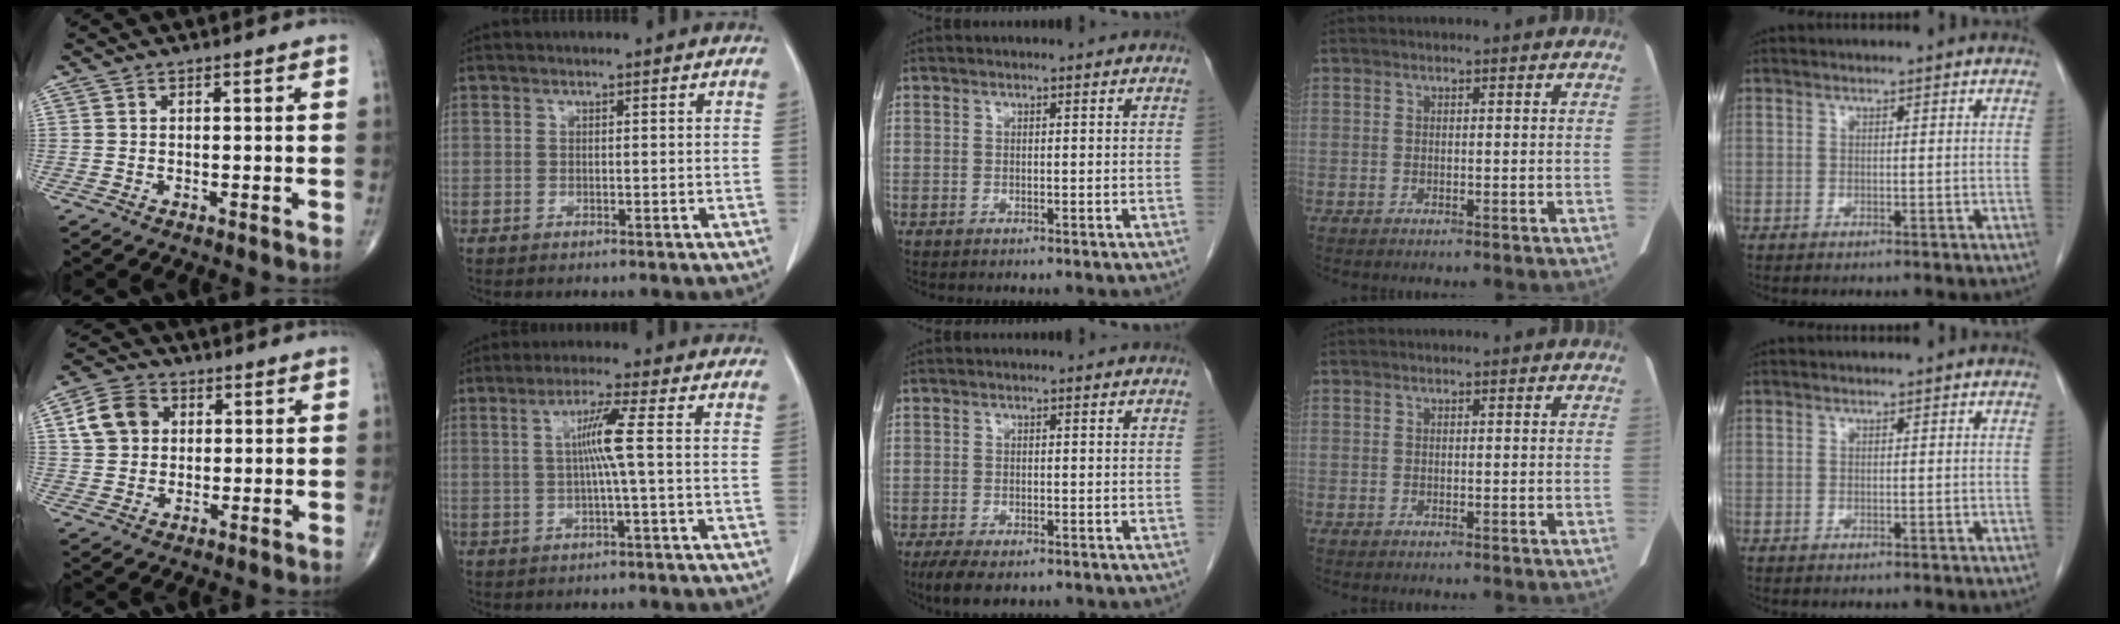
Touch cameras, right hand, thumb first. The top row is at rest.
{"thumb": {"total": 8.1, "force": [2.0, 6.6, 4.3], "torque": [-0.062, 0.006, 0.031]}, "index": {"total": 5.2, "force": [0.4, -1.0, 5.1], "torque": [-0.097, 0.006, 0.010]}, "middle": {"total": 4.6, "force": [-3.2, 1.8, 2.8], "torque": [-0.050, -0.010, -0.050]}}